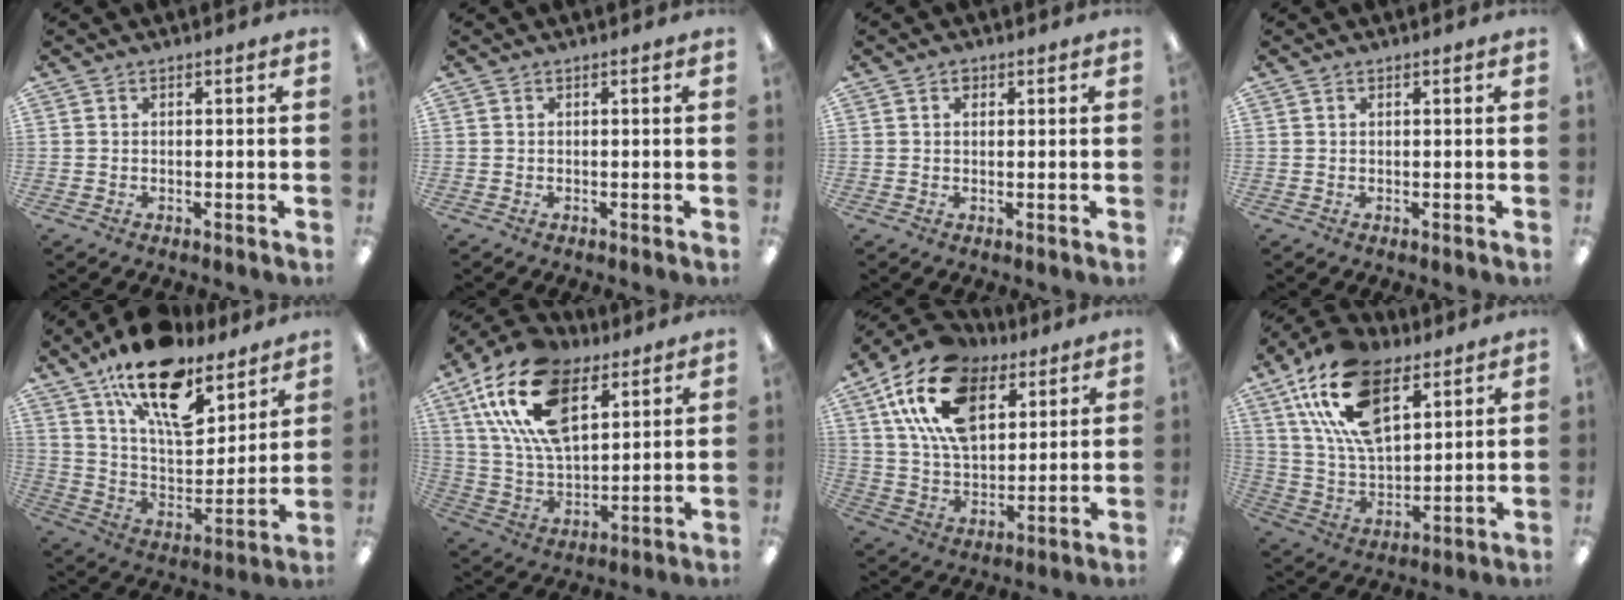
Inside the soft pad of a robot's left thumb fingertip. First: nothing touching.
{"total": 0.0}
{"total": 1.4, "force": [0.6, 1.0, 0.8], "torque": [-0.010, 0.001, 0.009]}
{"total": 0.7, "force": [0.3, 0.3, 0.5], "torque": [-0.010, 0.003, 0.006]}
{"total": 20.4, "force": [13.8, 8.8, 12.2], "torque": [-0.202, -0.084, 0.240]}
{"total": 21.9, "force": [11.0, 11.9, 14.7], "torque": [-0.306, -0.030, 0.194]}
{"total": 20.4, "force": [10.5, 12.0, 12.8], "torque": [-0.247, -0.027, 0.188]}
{"total": 21.0, "force": [10.9, 11.1, 14.1], "torque": [-0.279, -0.036, 0.193]}